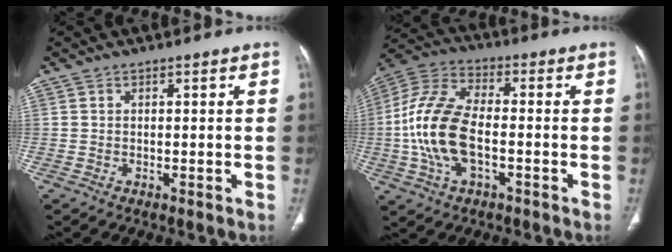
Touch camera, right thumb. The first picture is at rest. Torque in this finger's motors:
{"motor_torque": [0.04, 0.88, 0.72, 0.72, 0.53]}